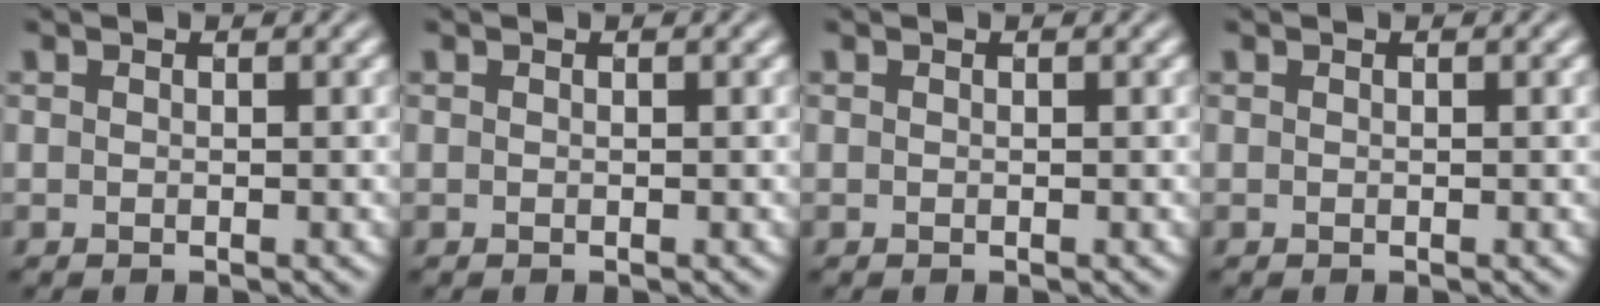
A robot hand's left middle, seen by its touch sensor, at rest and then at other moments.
{"total": 0.0}
{"total": 0.0}
{"total": 0.0}